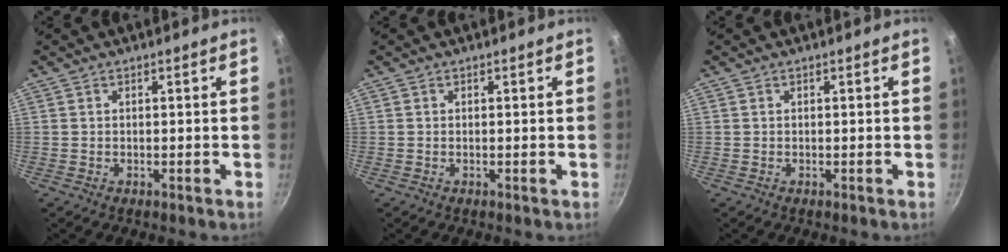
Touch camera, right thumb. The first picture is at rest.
{"total": 0.0}
{"total": 0.0}